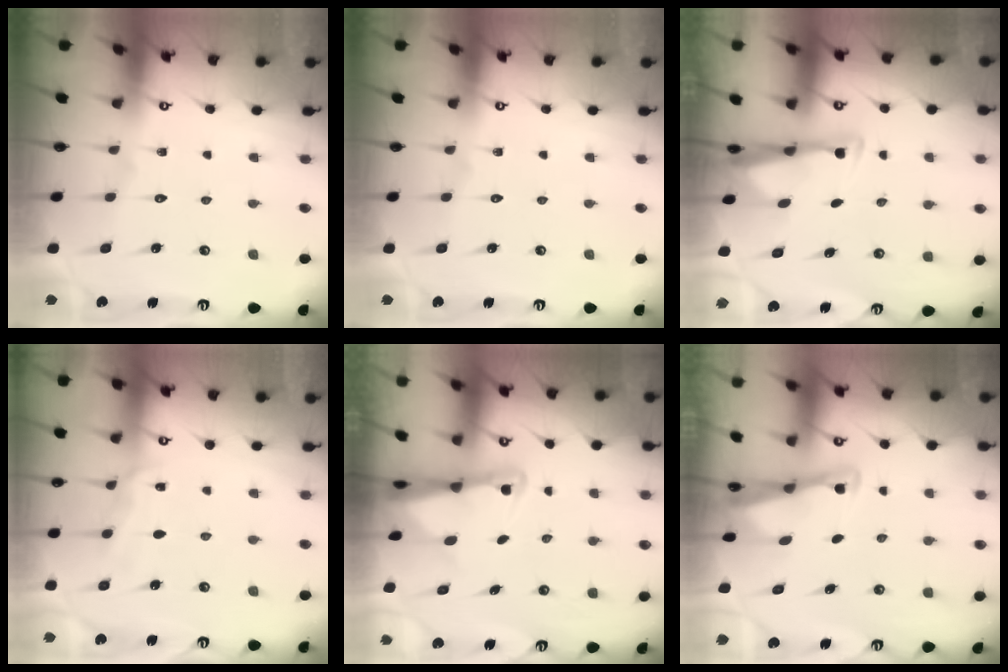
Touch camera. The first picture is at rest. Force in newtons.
{"total": 0.0}
{"total": 3.4, "press": 3.2, "slide": 0.9}
{"total": 5.8, "press": 5.8, "slide": 0.5}
{"total": 2.8, "press": 2.8, "slide": 0.4}
{"total": 2.5, "press": 2.5, "slide": 0.1}